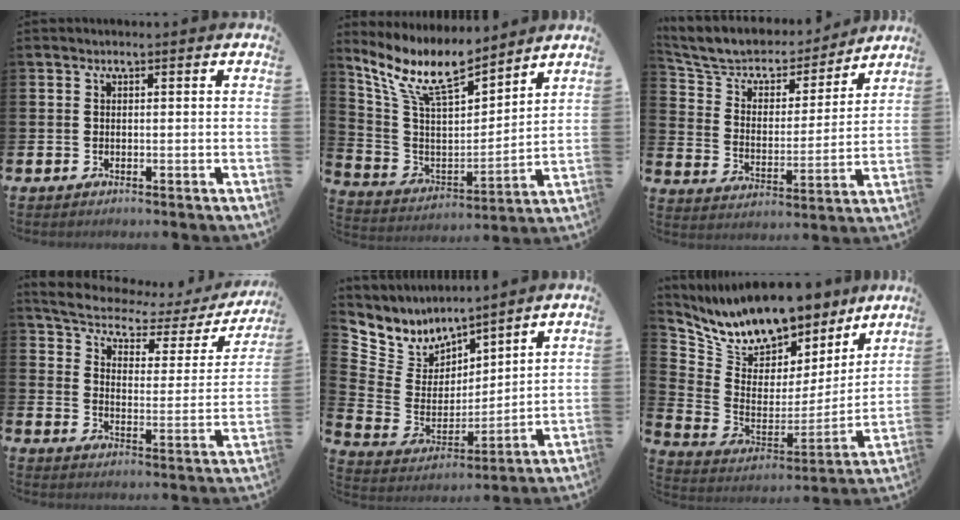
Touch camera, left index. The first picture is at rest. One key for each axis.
{"total": 11.3, "fx": 9.5, "fy": 3.1, "fz": 5.3, "tx": -0.139, "ty": -0.051, "tz": 0.170}
{"total": 8.0, "fx": 7.2, "fy": 3.1, "fz": 1.8, "tx": -0.074, "ty": -0.049, "tz": 0.126}
{"total": 5.1, "fx": 4.2, "fy": 1.8, "fz": 2.2, "tx": -0.071, "ty": -0.028, "tz": 0.063}
{"total": 6.0, "fx": 5.2, "fy": 3.1, "fz": -0.5, "tx": -0.045, "ty": -0.050, "tz": 0.092}
{"total": 11.7, "fx": 10.6, "fy": 4.1, "fz": 2.8, "tx": -0.115, "ty": -0.068, "tz": 0.189}